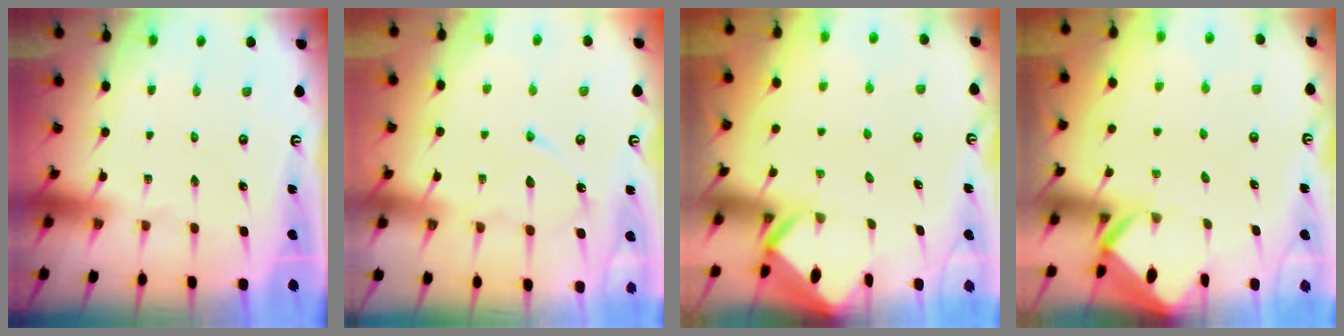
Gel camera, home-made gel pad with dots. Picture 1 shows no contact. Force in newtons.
{"total": 9.5, "press": 9.4, "slide": 0.9}
{"total": 2.8, "press": 2.8, "slide": 0.2}
{"total": 2.8, "press": 2.8, "slide": 0.2}